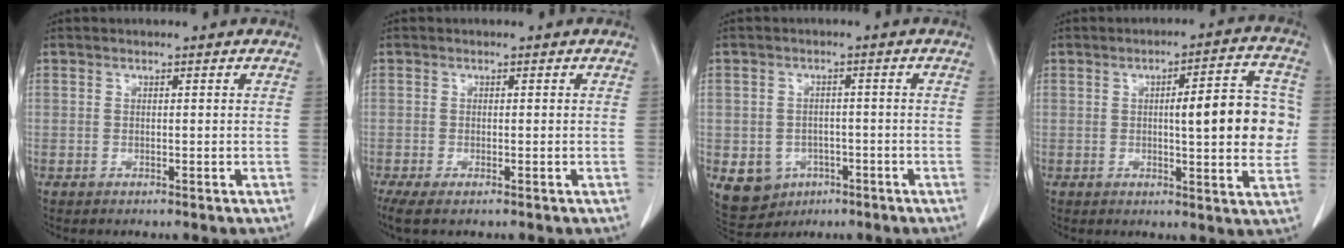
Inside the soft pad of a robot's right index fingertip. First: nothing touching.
{"total": 3.9, "force": [-2.7, 0.9, 2.6], "torque": [-0.048, -0.013, -0.043]}
{"total": 8.0, "force": [-3.2, 6.9, 2.4], "torque": [-0.047, 0.006, -0.033]}
{"total": 11.2, "force": [0.5, 2.3, 10.9], "torque": [-0.138, 0.020, 0.009]}